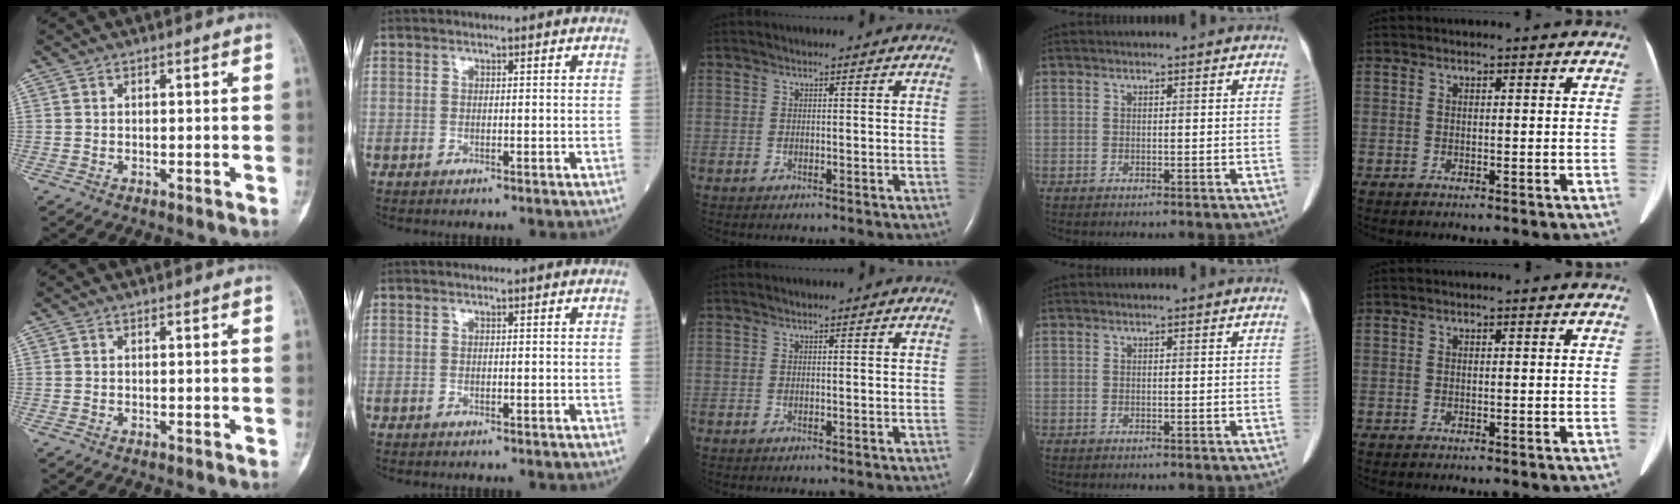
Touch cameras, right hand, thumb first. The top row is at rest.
{}